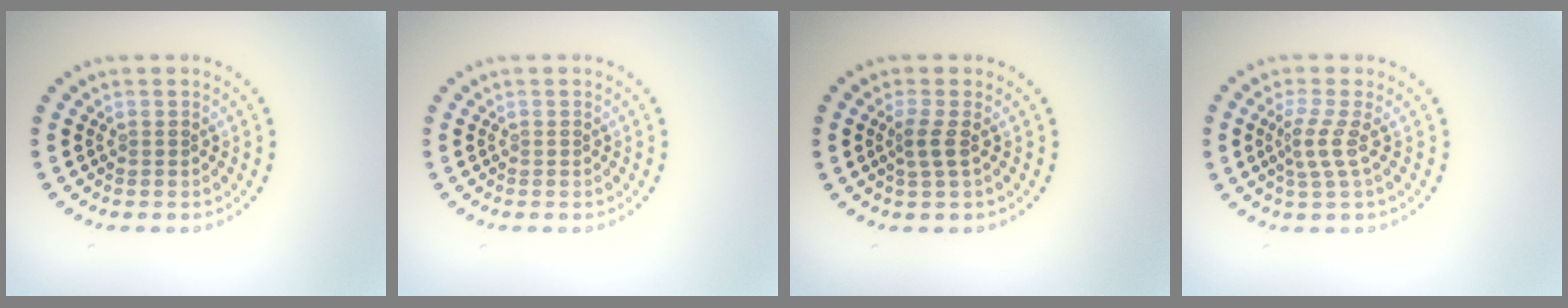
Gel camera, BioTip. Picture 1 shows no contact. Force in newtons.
{"total": 0.0}
{"total": 1.6, "press": 1.3, "slide": 0.9}
{"total": 2.2, "press": 1.4, "slide": 1.6}